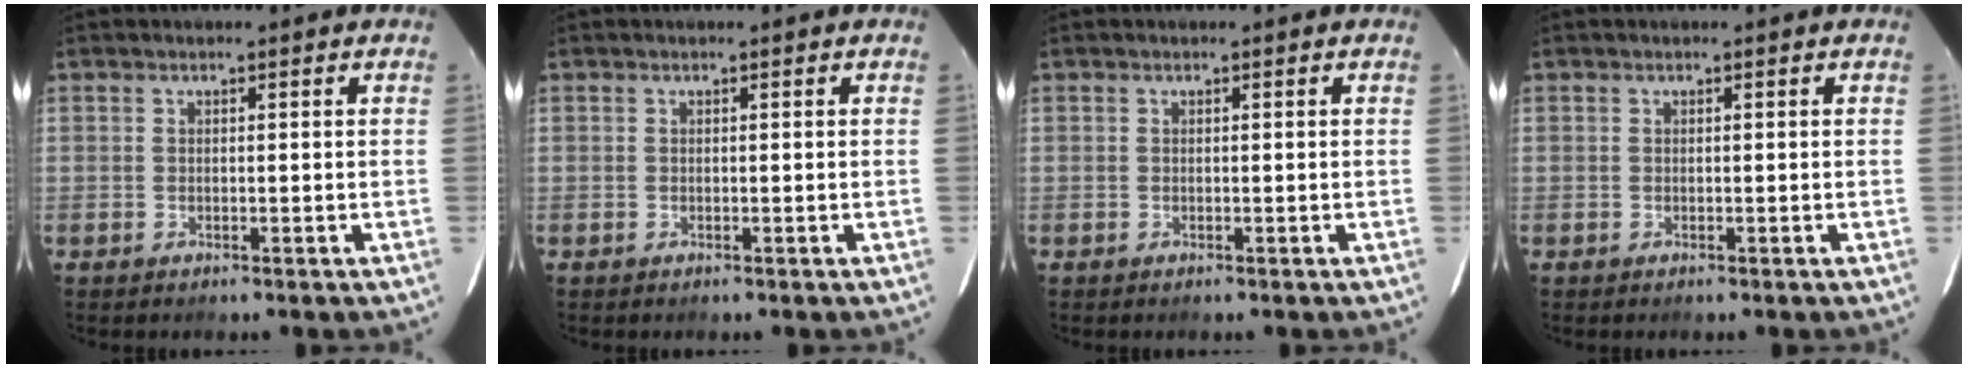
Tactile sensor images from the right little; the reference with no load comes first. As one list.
[{"total": 0.0}, {"total": 0.0}, {"total": 0.0}]